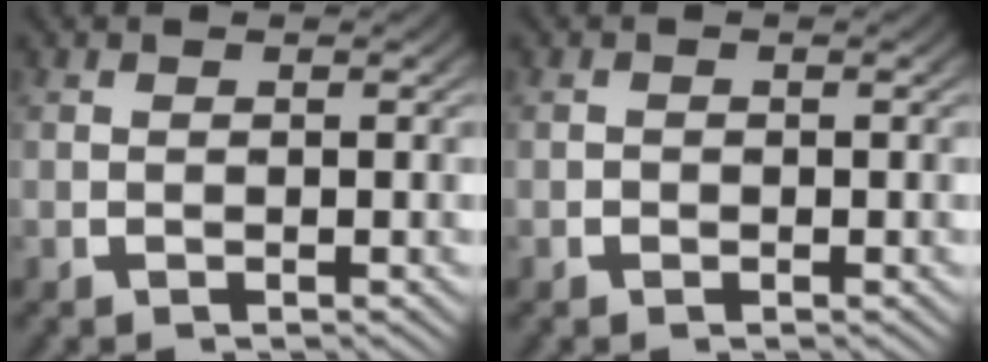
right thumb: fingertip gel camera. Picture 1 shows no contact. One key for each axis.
{"total": 0.6, "fx": -0.5, "fy": 0.3, "fz": 0.0, "tx": -0.002, "ty": -0.001, "tz": -0.011}